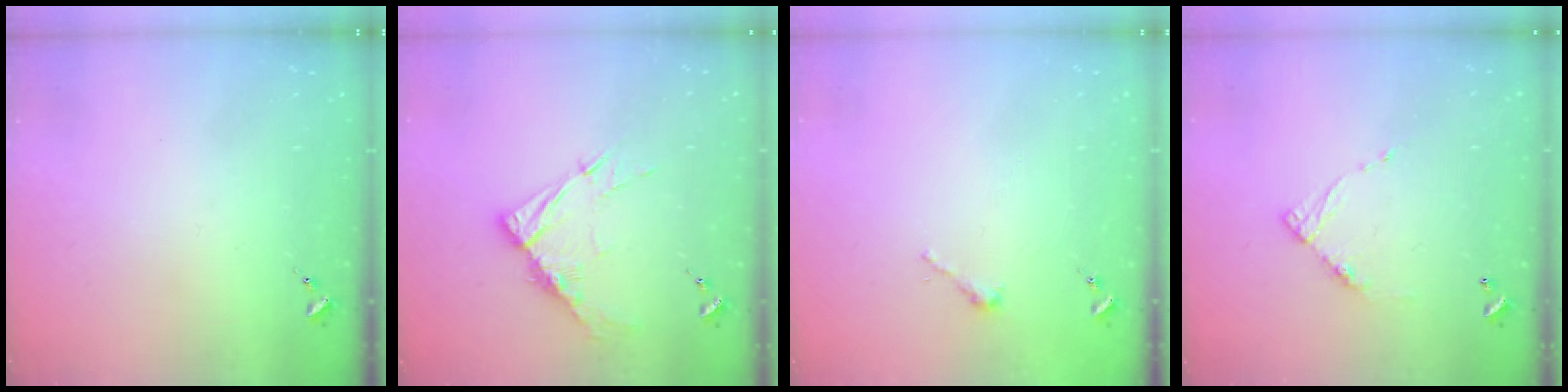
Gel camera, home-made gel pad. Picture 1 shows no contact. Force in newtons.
{"total": 11.3, "press": 11.2, "slide": 1.1}
{"total": 2.5, "press": 2.5, "slide": 0.2}
{"total": 8.8, "press": 8.8, "slide": 0.5}